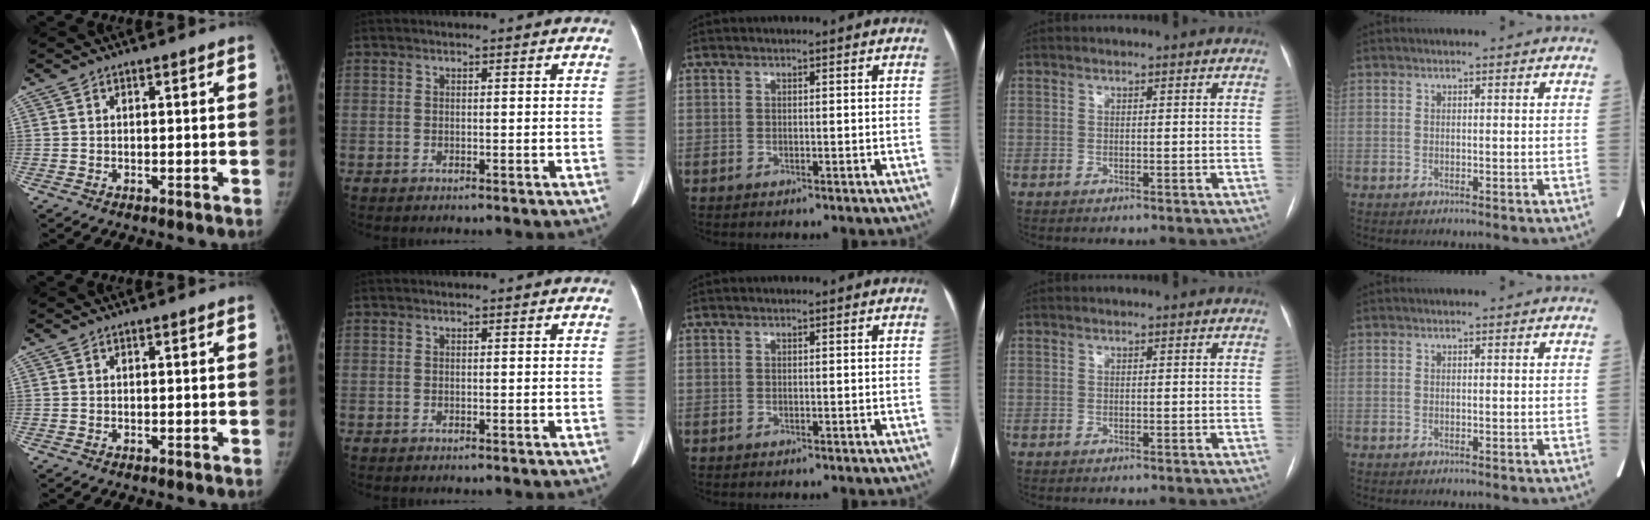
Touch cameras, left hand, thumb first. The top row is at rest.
{}